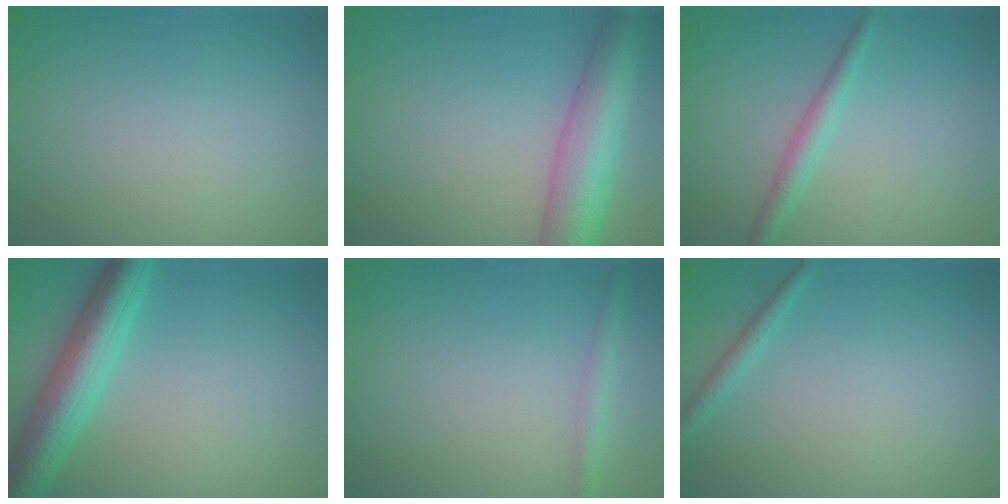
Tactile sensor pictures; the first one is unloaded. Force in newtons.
{"total": 8.1, "press": 8.1, "slide": 0.2}
{"total": 2.2, "press": 2.1, "slide": 0.0}
{"total": 6.2, "press": 6.2, "slide": 0.1}
{"total": 1.6, "press": 1.6, "slide": 0.0}
{"total": 1.2, "press": 1.2, "slide": 0.0}